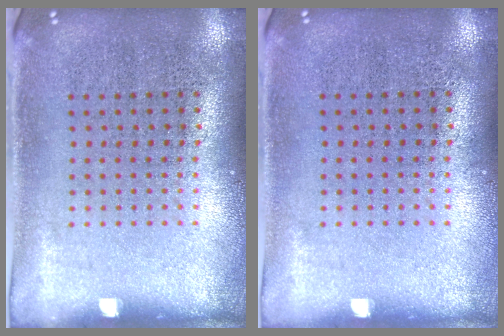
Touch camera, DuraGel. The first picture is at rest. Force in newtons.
{"total": 0.0}